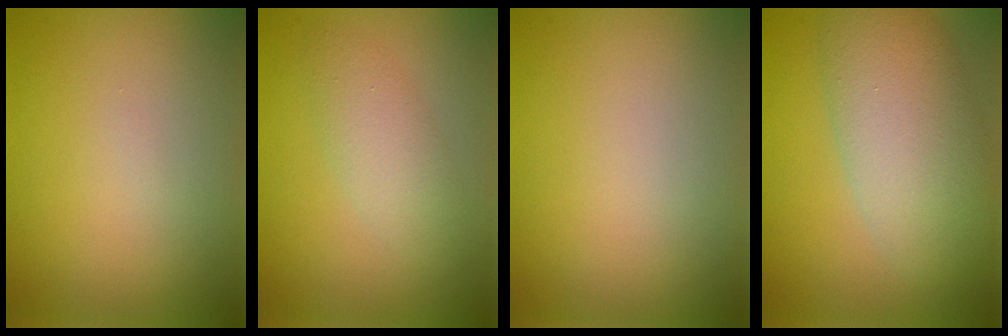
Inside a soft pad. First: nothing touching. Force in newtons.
{"total": 2.7, "press": 2.7, "slide": 0.1}
{"total": 0.0}
{"total": 7.9, "press": 7.9, "slide": 0.3}